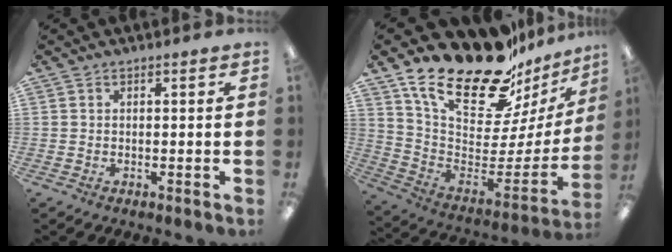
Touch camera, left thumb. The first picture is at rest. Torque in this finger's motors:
{"motor_torque": [1.20, 1.15, 1.13, -1.64, 0.40]}